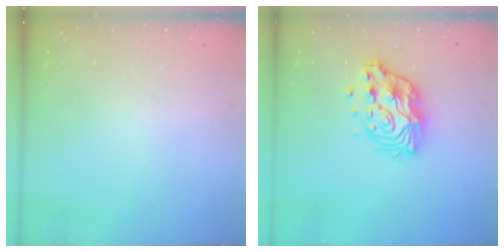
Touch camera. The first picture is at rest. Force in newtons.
{"total": 13.5, "press": 13.4, "slide": 1.2}